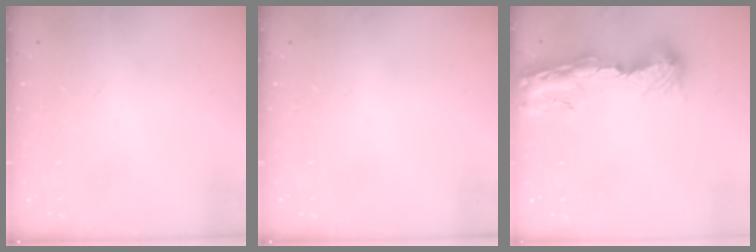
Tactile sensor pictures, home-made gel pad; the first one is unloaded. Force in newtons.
{"total": 0.0}
{"total": 13.0, "press": 12.9, "slide": 1.3}